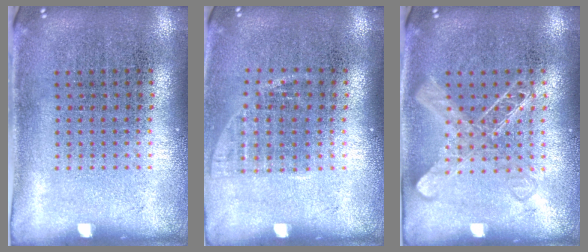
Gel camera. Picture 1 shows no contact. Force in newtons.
{"total": 1.0, "press": 0.9, "slide": 0.4}
{"total": 2.1, "press": 2.1, "slide": 0.5}